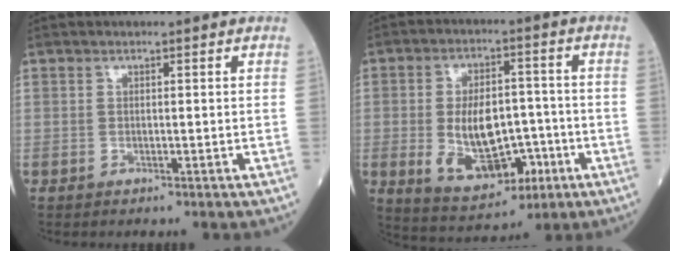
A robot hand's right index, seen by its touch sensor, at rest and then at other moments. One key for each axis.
{"total": 12.0, "fx": -2.8, "fy": 6.4, "fz": 9.8, "tx": -0.180, "ty": 0.002, "tz": -0.033}